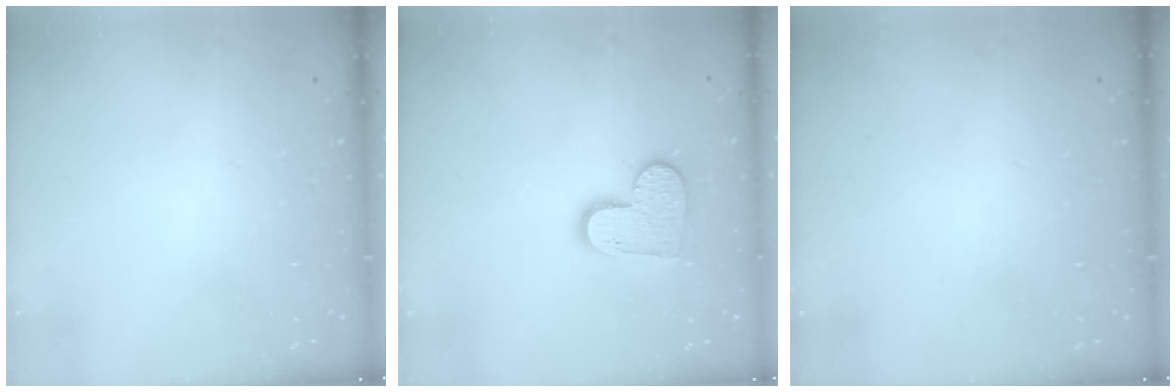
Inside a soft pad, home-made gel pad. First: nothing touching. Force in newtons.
{"total": 10.1, "press": 10.0, "slide": 0.6}
{"total": 0.0}